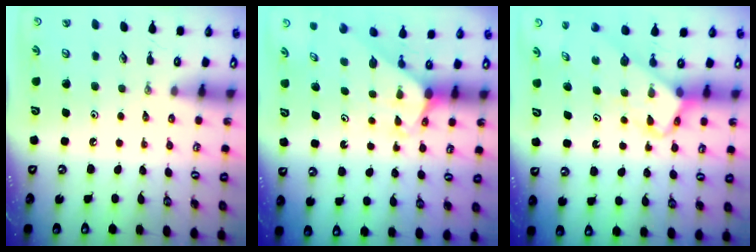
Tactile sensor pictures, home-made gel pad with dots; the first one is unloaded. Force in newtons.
{"total": 2.0, "press": 2.0, "slide": 0.2}
{"total": 3.9, "press": 3.9, "slide": 0.3}